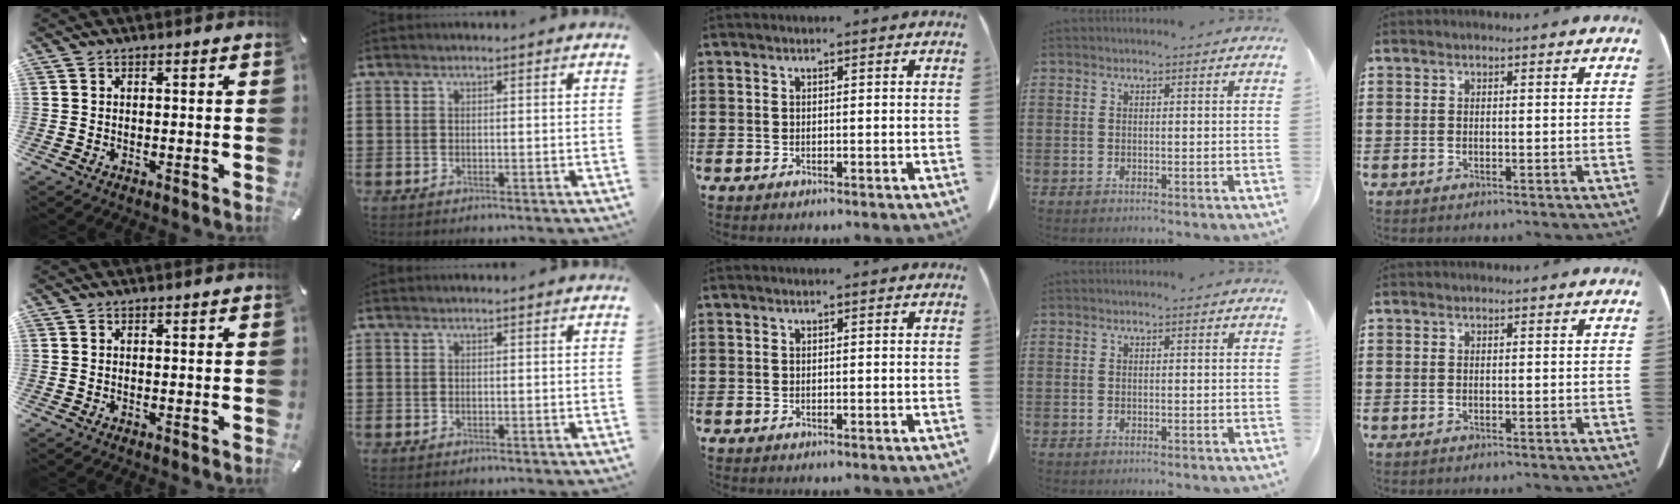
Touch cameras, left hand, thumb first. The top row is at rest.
{}